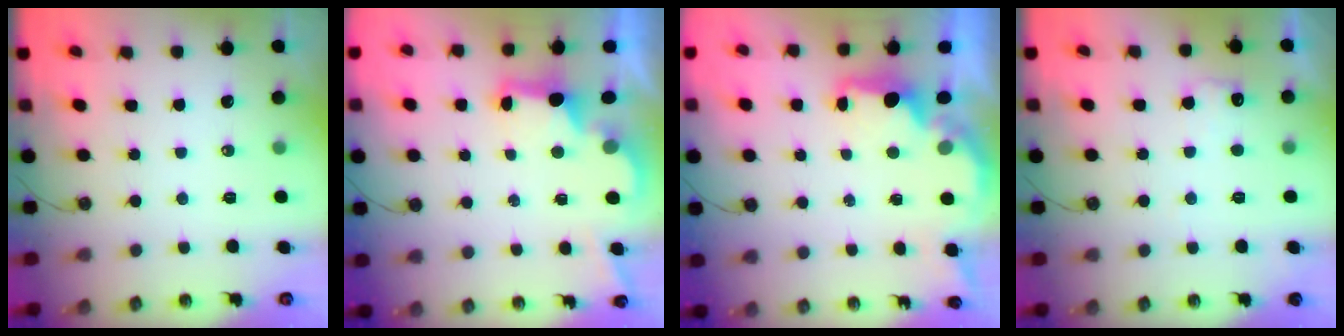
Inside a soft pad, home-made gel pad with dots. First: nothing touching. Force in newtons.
{"total": 2.7, "press": 2.6, "slide": 0.9}
{"total": 2.1, "press": 1.9, "slide": 0.8}
{"total": 7.0, "press": 7.0, "slide": 0.3}